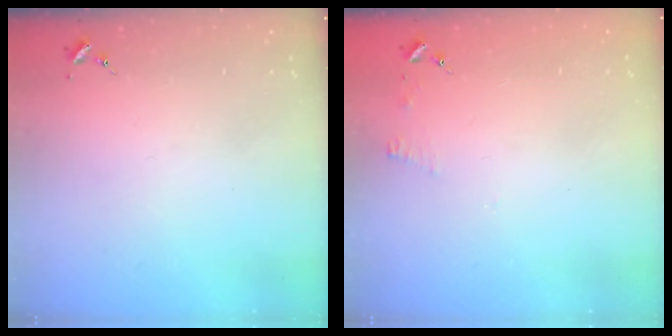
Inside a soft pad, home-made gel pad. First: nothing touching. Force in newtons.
{"total": 4.7, "press": 4.6, "slide": 0.5}